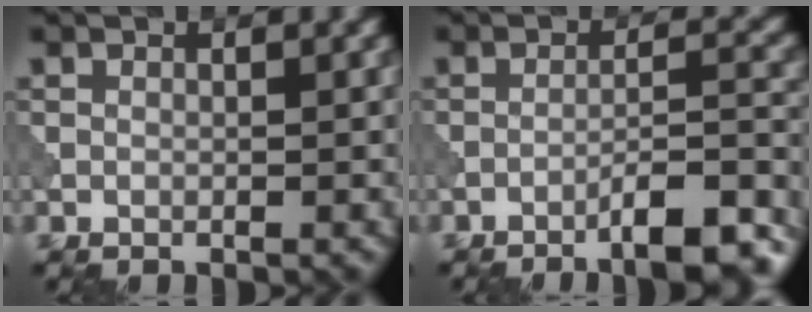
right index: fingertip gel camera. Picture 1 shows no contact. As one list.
[{"total": 7.3, "force": [-5.3, 1.3, 4.9], "torque": [-0.059, 0.017, -0.077]}]